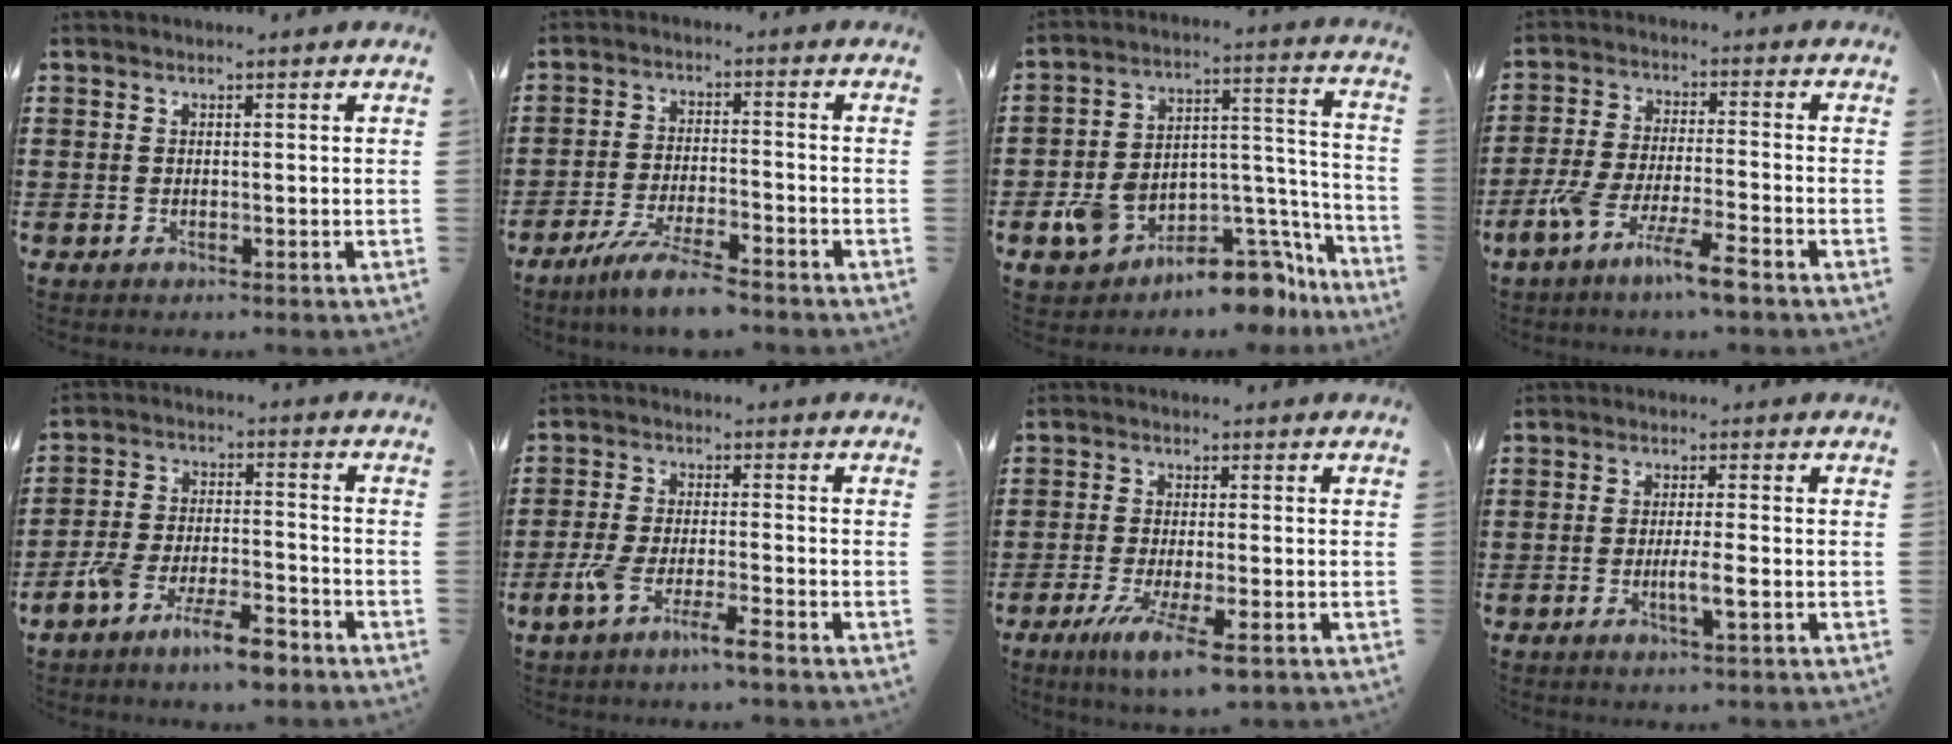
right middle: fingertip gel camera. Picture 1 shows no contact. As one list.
[{"total": 6.4, "force": [-5.4, 0.2, 3.4], "torque": [-0.074, -0.014, -0.101]}, {"total": 10.0, "force": [-8.2, 3.8, 4.1], "torque": [-0.076, 0.026, -0.157]}, {"total": 7.8, "force": [-5.8, 0.2, 5.2], "torque": [-0.116, -0.013, -0.113]}, {"total": 8.5, "force": [-6.6, 2.1, 5.0], "torque": [-0.101, 0.009, -0.125]}, {"total": 6.0, "force": [-3.9, 0.4, 4.5], "torque": [-0.100, -0.014, -0.075]}, {"total": 6.3, "force": [-3.1, 0.9, 5.3], "torque": [-0.108, -0.019, -0.052]}, {"total": 3.7, "force": [-1.3, 0.2, 3.5], "torque": [-0.062, -0.006, -0.023]}]